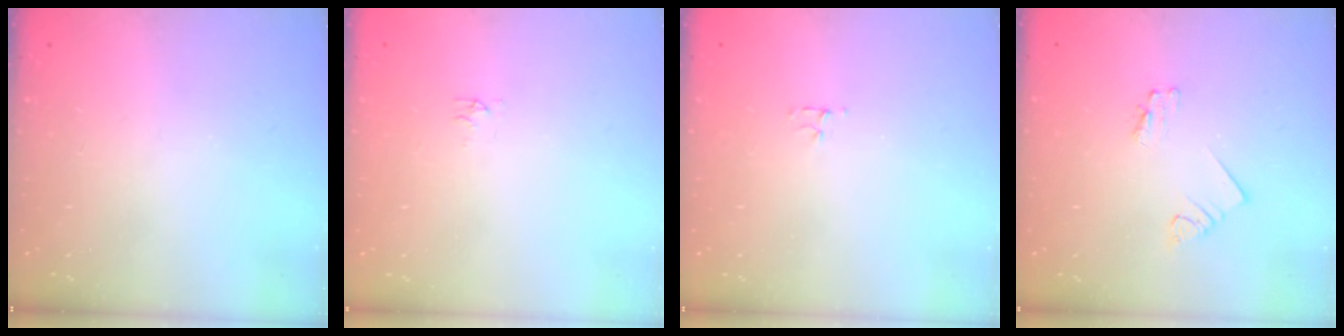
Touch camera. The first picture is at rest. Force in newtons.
{"total": 2.9, "press": 2.9, "slide": 0.5}
{"total": 3.1, "press": 3.0, "slide": 0.4}
{"total": 1.7, "press": 1.7, "slide": 0.3}